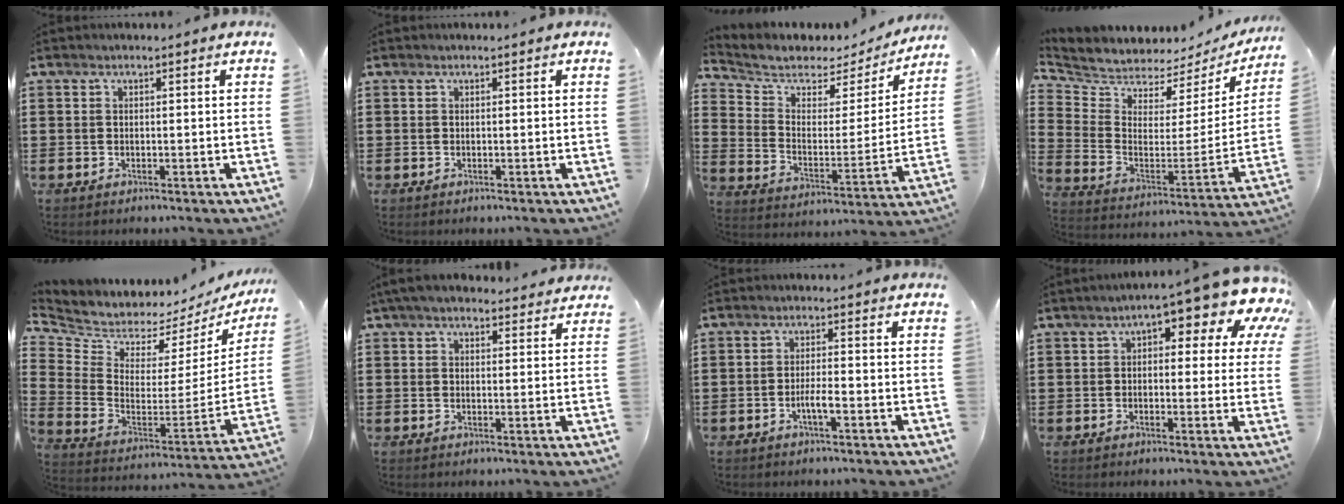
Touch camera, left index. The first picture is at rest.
{"total": 0.0}
{"total": 5.0, "force": [4.3, 2.4, 1.1], "torque": [-0.055, -0.029, 0.068]}
{"total": 4.8, "force": [4.6, 1.2, -0.2], "torque": [-0.033, -0.052, 0.078]}
{"total": 4.3, "force": [4.2, 0.7, -0.2], "torque": [-0.031, -0.059, 0.069]}
{"total": 4.2, "force": [3.8, 1.1, 1.6], "torque": [-0.042, -0.003, 0.071]}
{"total": 2.9, "force": [-1.3, 0.5, 2.5], "torque": [-0.045, 0.003, -0.024]}
{"total": 8.7, "force": [5.8, 2.9, 5.9], "torque": [-0.076, -0.052, 0.087]}